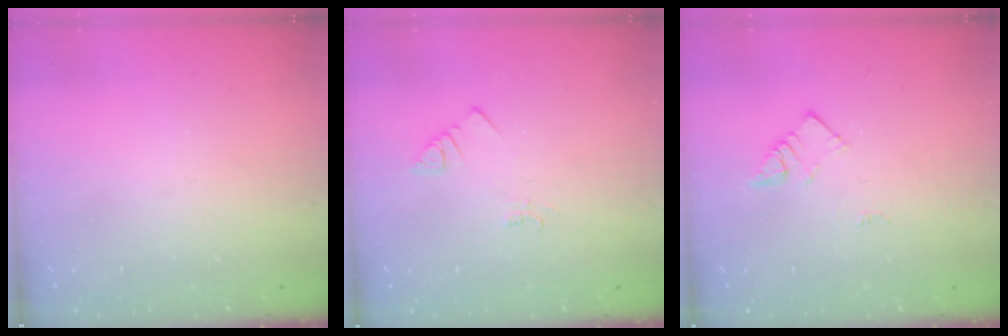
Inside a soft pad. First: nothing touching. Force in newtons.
{"total": 2.2, "press": 2.2, "slide": 0.6}
{"total": 2.9, "press": 2.9, "slide": 0.2}